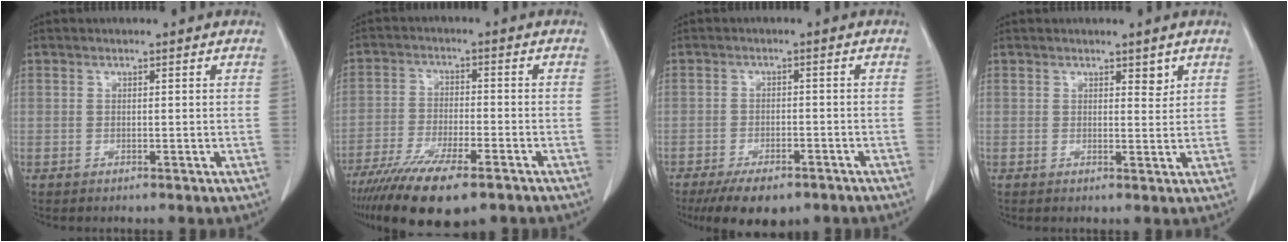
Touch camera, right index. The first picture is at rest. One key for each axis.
{"total": 14.6, "fx": -10.4, "fy": 3.2, "fz": 9.6, "tx": -0.173, "ty": -0.034, "tz": -0.172}
{"total": 9.2, "fx": -6.8, "fy": 3.6, "fz": 5.0, "tx": -0.072, "ty": -0.006, "tz": -0.099}
{"total": 1.6, "fx": 1.1, "fy": 0.7, "fz": 1.0, "tx": -0.010, "ty": -0.007, "tz": 0.016}